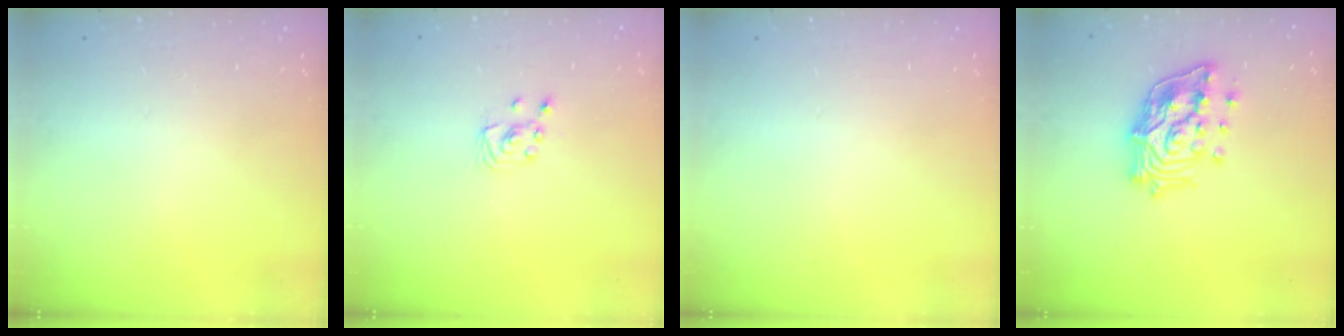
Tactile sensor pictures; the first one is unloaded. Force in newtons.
{"total": 2.7, "press": 2.7, "slide": 0.2}
{"total": 0.0}
{"total": 17.6, "press": 17.4, "slide": 2.6}